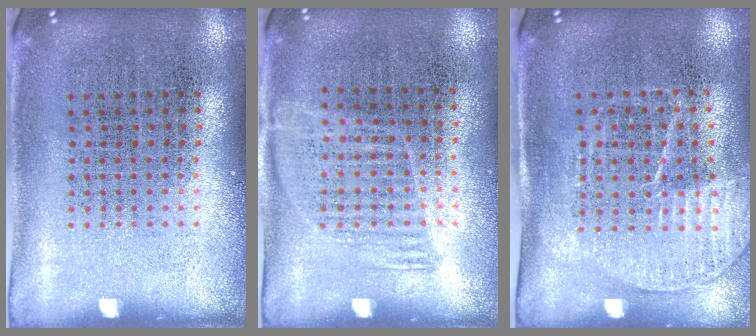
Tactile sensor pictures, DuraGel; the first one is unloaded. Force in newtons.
{"total": 1.1, "press": 0.9, "slide": 0.6}
{"total": 1.6, "press": 1.4, "slide": 0.8}